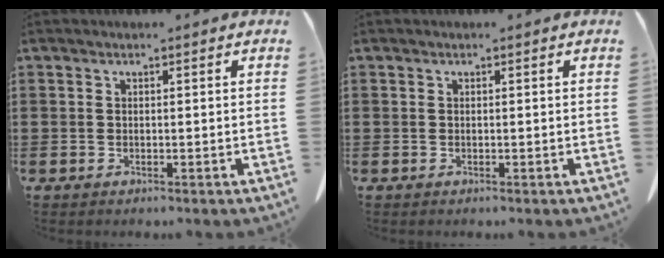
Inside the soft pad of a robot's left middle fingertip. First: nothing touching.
{"total": 0.0}